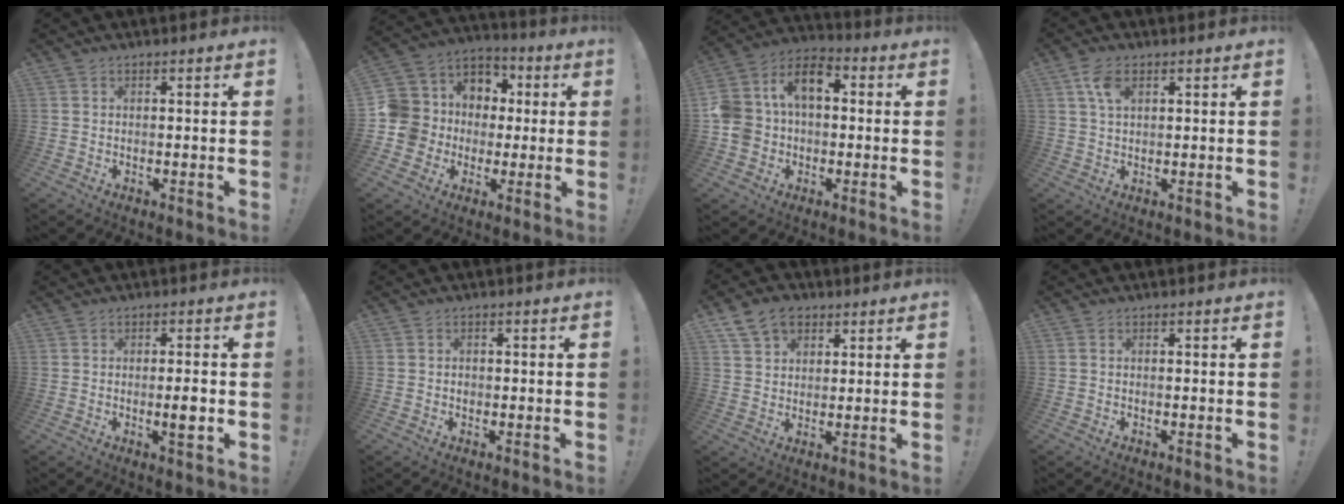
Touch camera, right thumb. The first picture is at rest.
{"total": 12.9, "force": [-0.5, 12.4, 3.5], "torque": [-0.056, 0.009, 0.021]}
{"total": 13.3, "force": [2.1, 10.6, 7.9], "torque": [-0.143, 0.013, 0.042]}
{"total": 5.2, "force": [2.3, 2.7, 3.7], "torque": [-0.070, -0.001, 0.042]}
{"total": 3.8, "force": [-0.8, 1.1, 3.5], "torque": [-0.039, -0.002, -0.015]}
{"total": 1.1, "force": [-0.4, 1.0, 0.3], "torque": [-0.002, 0.002, -0.007]}
{"total": 9.2, "force": [5.1, 6.6, 3.8], "torque": [-0.059, -0.016, 0.099]}
{"total": 0.0}